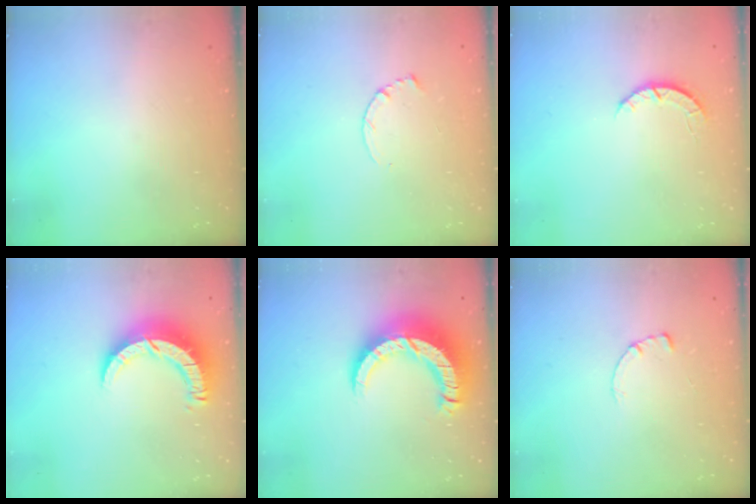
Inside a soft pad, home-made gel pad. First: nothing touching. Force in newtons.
{"total": 3.5, "press": 3.5, "slide": 0.4}
{"total": 2.7, "press": 2.6, "slide": 0.4}
{"total": 9.3, "press": 9.2, "slide": 0.9}
{"total": 12.9, "press": 12.9, "slide": 1.3}
{"total": 0.7, "press": 0.7, "slide": 0.2}